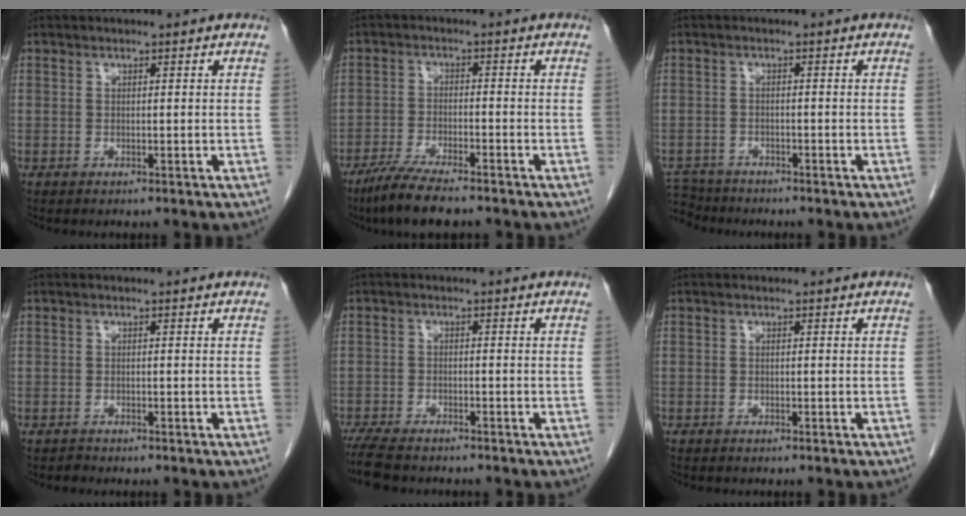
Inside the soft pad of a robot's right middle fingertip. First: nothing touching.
{"total": 8.2, "force": [-6.5, 1.1, 4.9], "torque": [-0.088, -0.021, -0.109]}
{"total": 5.5, "force": [-5.1, 1.9, 0.1], "torque": [-0.005, -0.002, -0.092]}
{"total": 0.5, "force": [-0.5, 0.1, -0.2], "torque": [-0.003, -0.002, -0.010]}
{"total": 7.3, "force": [-6.3, 1.8, 3.2], "torque": [-0.053, -0.016, -0.105]}
{"total": 0.7, "force": [-0.7, 0.2, 0.2], "torque": [-0.008, -0.001, -0.010]}